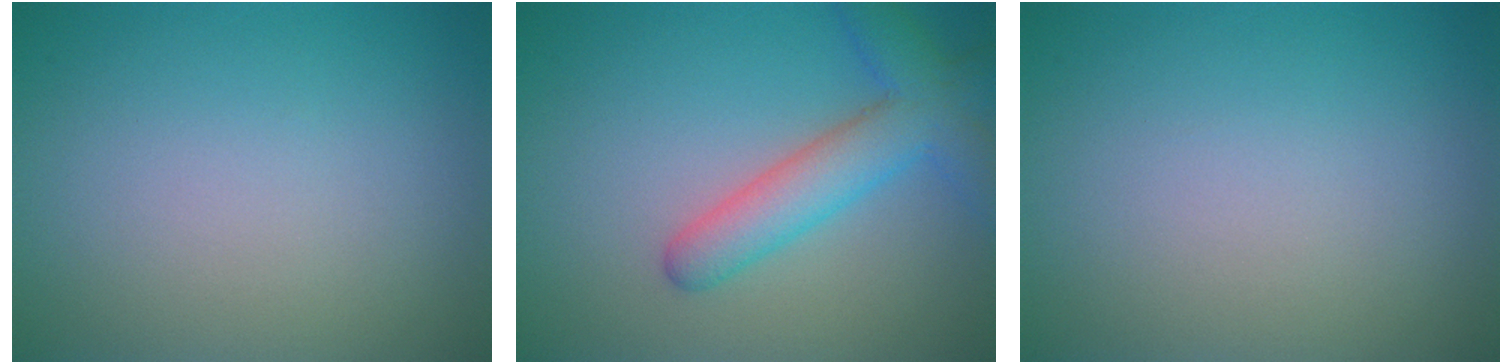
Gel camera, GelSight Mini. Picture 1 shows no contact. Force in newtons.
{"total": 4.9, "press": 4.9, "slide": 0.3}
{"total": 0.0}